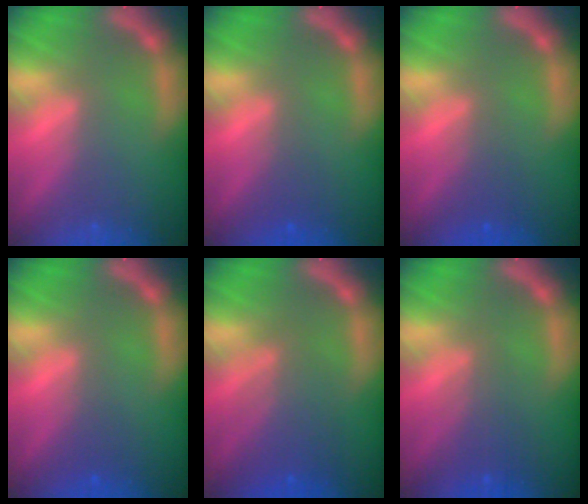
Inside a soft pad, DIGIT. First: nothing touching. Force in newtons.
{"total": 1.5}
{"total": 1.9}
{"total": 1.5}
{"total": 5.0}
{"total": 3.0}